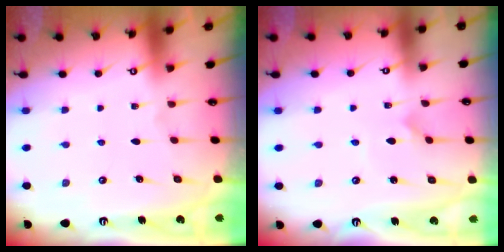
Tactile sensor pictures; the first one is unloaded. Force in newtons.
{"total": 1.8, "press": 1.8, "slide": 0.1}